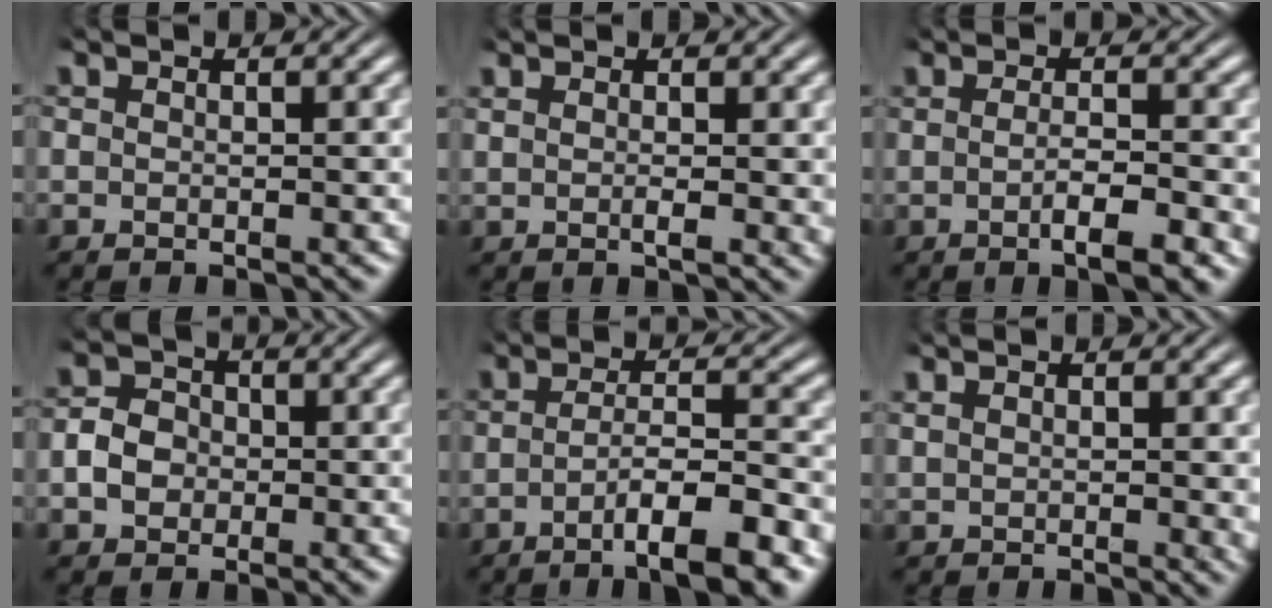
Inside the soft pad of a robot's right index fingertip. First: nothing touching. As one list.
[{"total": 1.6, "force": [0.7, -0.3, 1.4], "torque": [-0.020, 0.002, 0.013]}, {"total": 3.8, "force": [-1.3, 0.4, 3.5], "torque": [-0.050, -0.002, -0.022]}, {"total": 3.6, "force": [-0.8, 3.1, 1.7], "torque": [-0.028, -0.004, -0.013]}, {"total": 6.1, "force": [-3.2, 0.9, 5.0], "torque": [-0.073, -0.004, -0.051]}, {"total": 1.6, "force": [1.4, 0.0, 0.8], "torque": [-0.006, 0.005, 0.027]}]